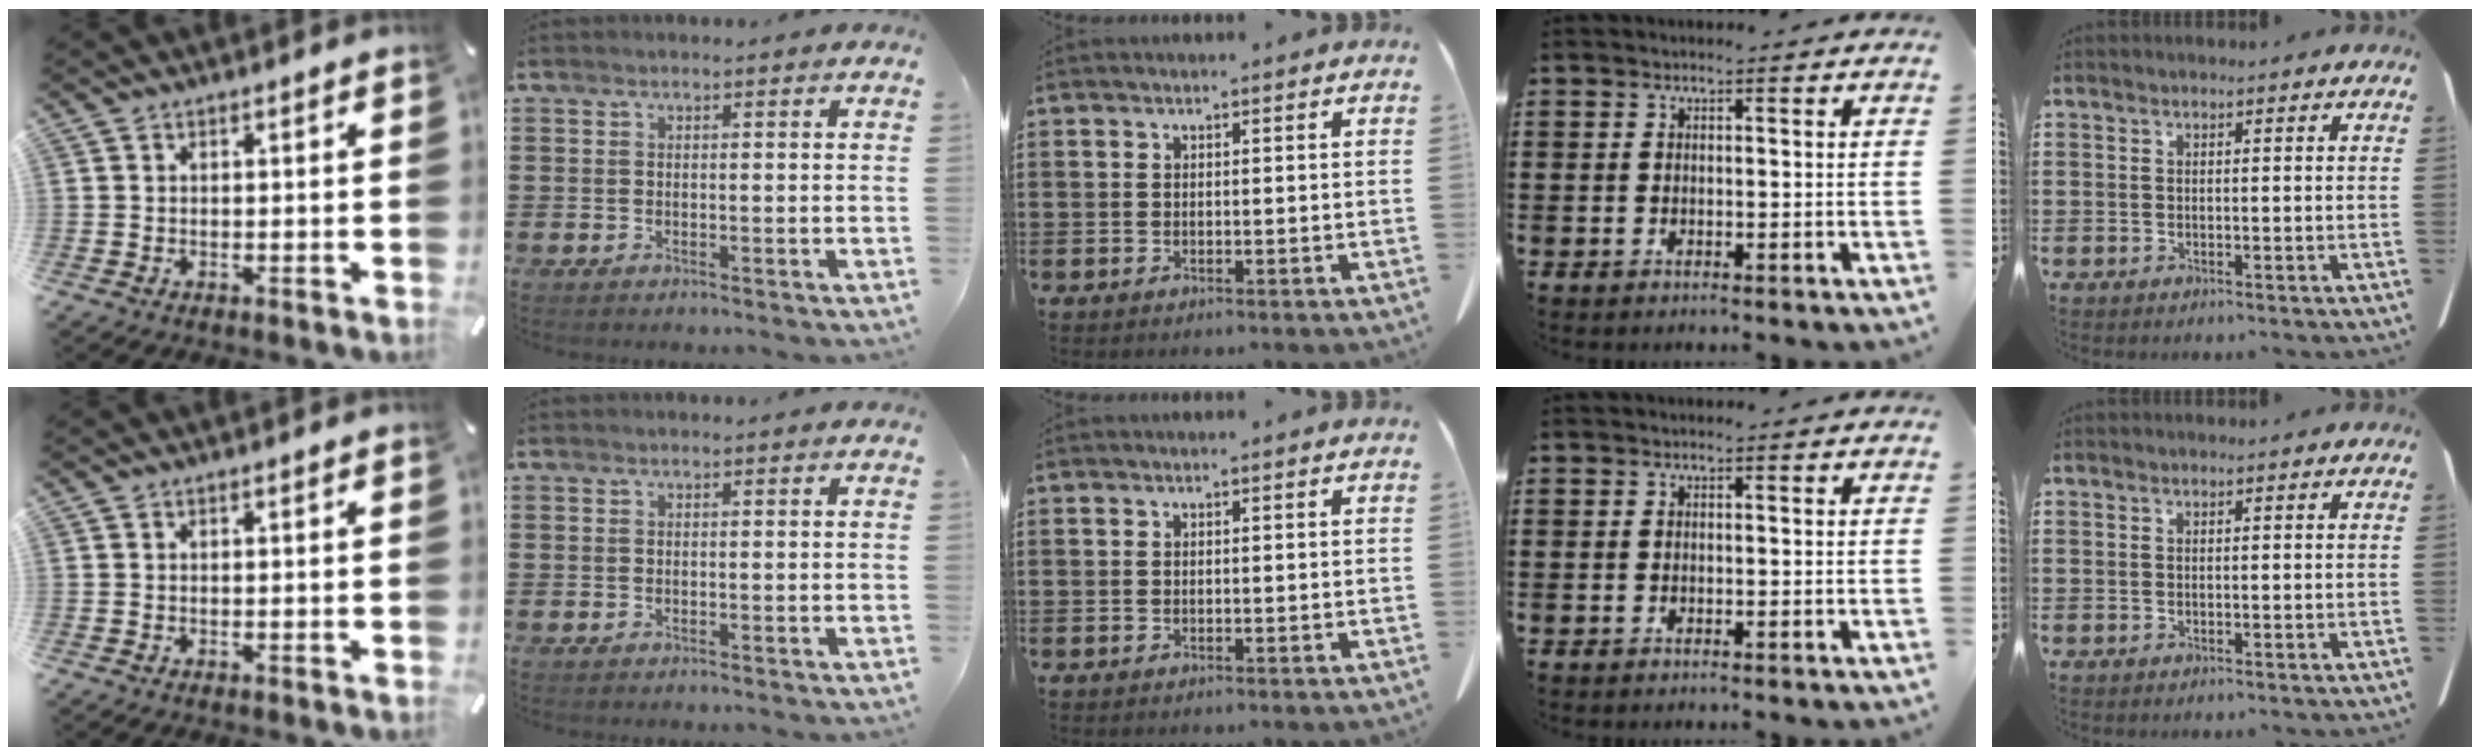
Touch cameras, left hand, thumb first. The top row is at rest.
{}